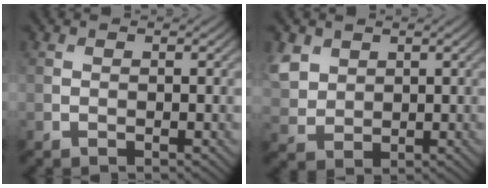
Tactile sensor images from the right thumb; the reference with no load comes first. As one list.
[{"total": 5.1, "force": [2.3, 3.9, 2.3], "torque": [-0.077, 0.001, 0.048]}]